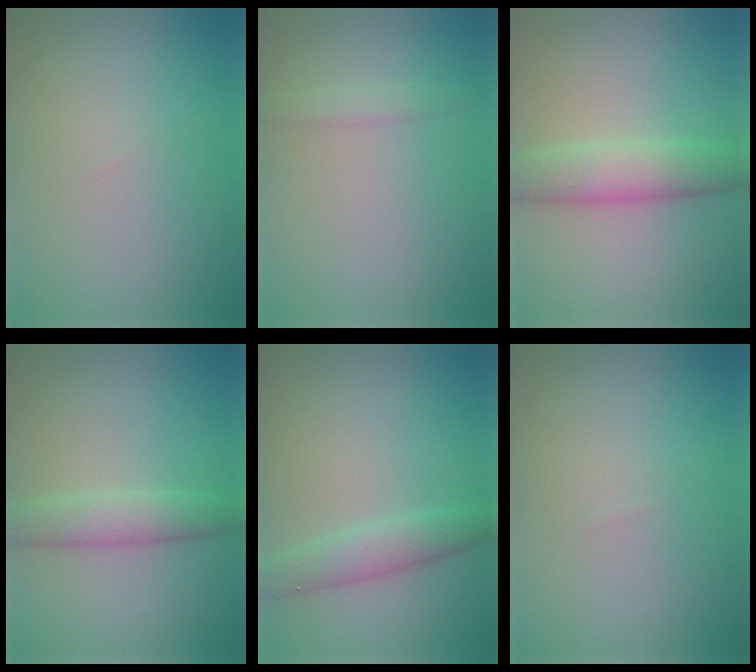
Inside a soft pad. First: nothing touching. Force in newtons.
{"total": 1.3, "press": 1.3, "slide": 0.1}
{"total": 4.6, "press": 4.6, "slide": 0.1}
{"total": 3.2, "press": 3.1, "slide": 0.3}
{"total": 2.9, "press": 2.9, "slide": 0.1}
{"total": 0.0}